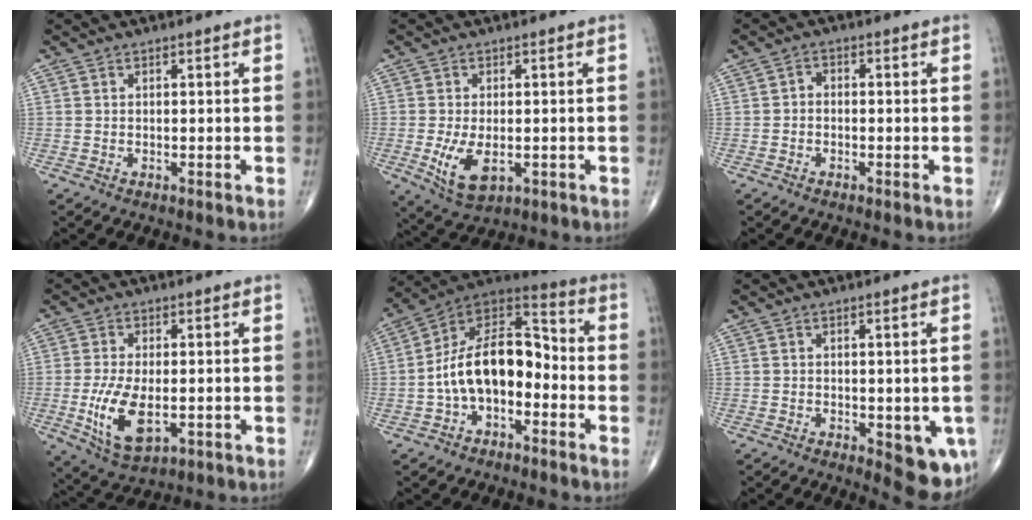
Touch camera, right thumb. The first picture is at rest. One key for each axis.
{"total": 7.5, "fx": -1.6, "fy": 4.0, "fz": 6.1, "tx": -0.114, "ty": -0.013, "tz": -0.018}
{"total": 1.6, "fx": -0.5, "fy": 1.2, "fz": 1.0, "tx": -0.009, "ty": 0.008, "tz": -0.015}
{"total": 10.3, "fx": -2.1, "fy": 5.1, "fz": 8.8, "tx": -0.170, "ty": -0.014, "tz": -0.028}
{"total": 15.8, "fx": -3.2, "fy": 9.2, "fz": 12.4, "tx": -0.190, "ty": 0.060, "tz": -0.065}
{"total": 8.3, "fx": -2.2, "fy": 3.5, "fz": 7.2, "tx": -0.062, "ty": -0.013, "tz": -0.021}